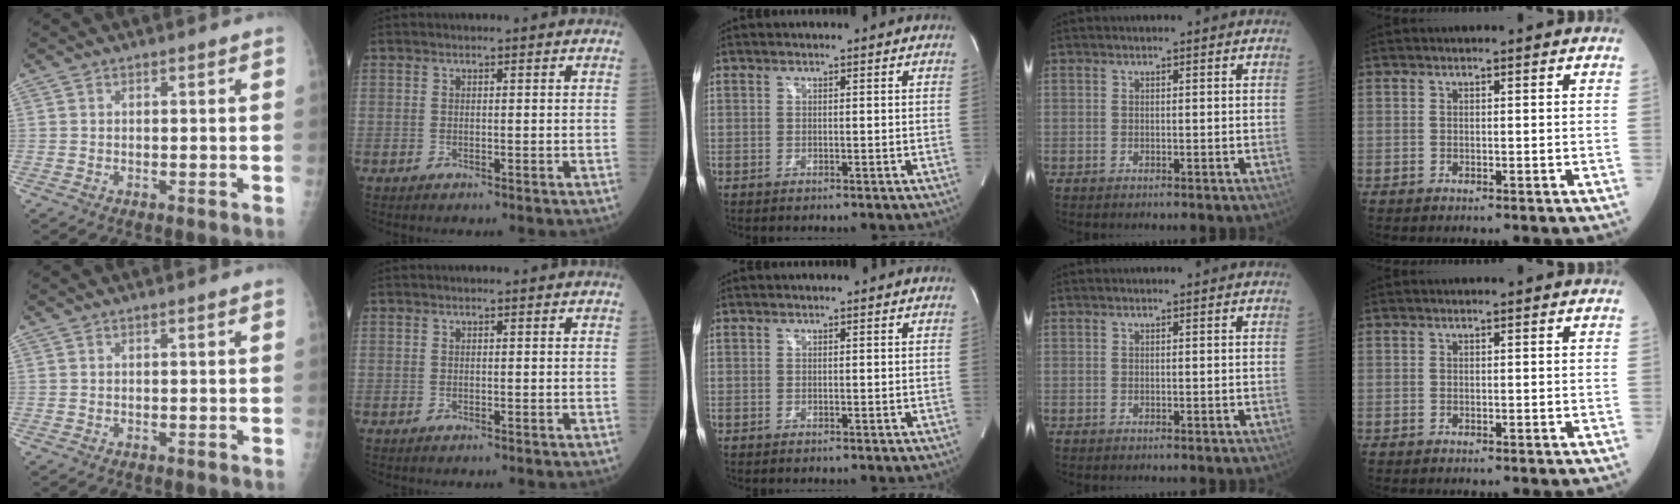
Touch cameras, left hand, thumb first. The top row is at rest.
{}